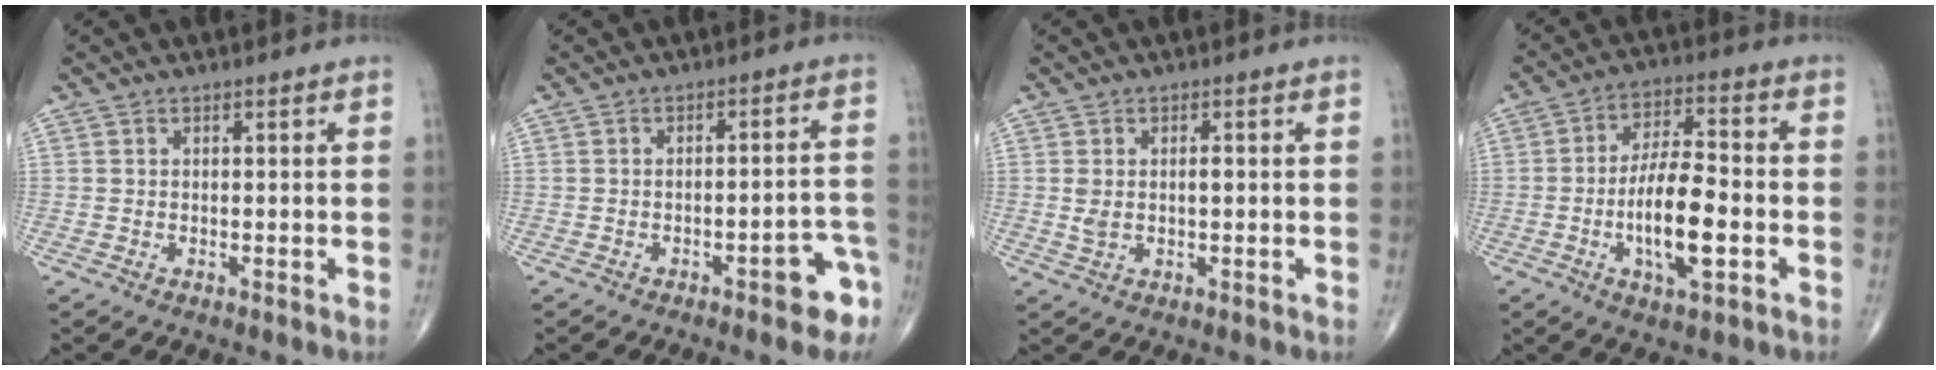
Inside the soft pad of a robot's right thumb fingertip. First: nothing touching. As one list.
[{"total": 6.9, "force": [-4.0, 2.3, 5.2], "torque": [-0.044, 0.038, -0.046]}, {"total": 3.2, "force": [0.3, 1.7, 2.7], "torque": [-0.055, 0.003, 0.009]}, {"total": 12.7, "force": [-3.1, 4.4, 11.6], "torque": [-0.205, 0.017, -0.056]}]